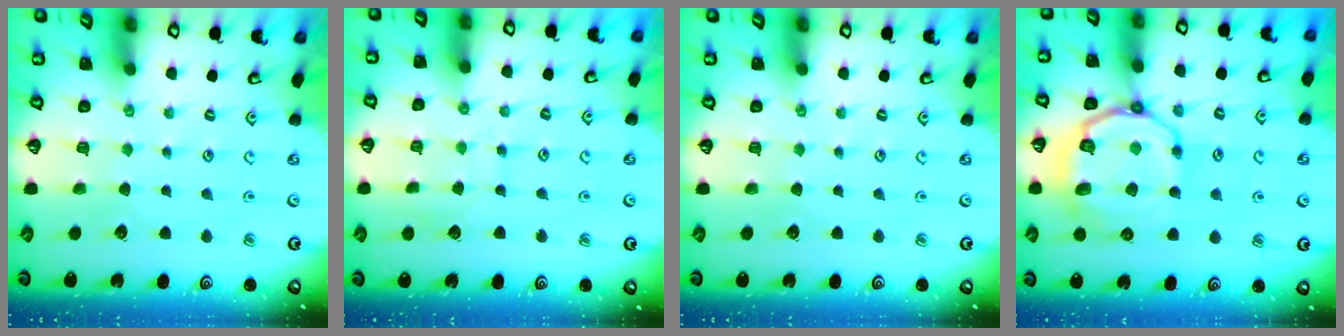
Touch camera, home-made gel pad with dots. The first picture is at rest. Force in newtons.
{"total": 7.1, "press": 7.1, "slide": 0.4}
{"total": 0.0}
{"total": 14.2, "press": 14.1, "slide": 1.6}